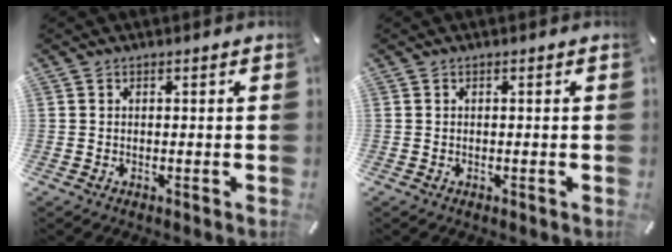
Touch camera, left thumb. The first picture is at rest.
{"total": 0.0}